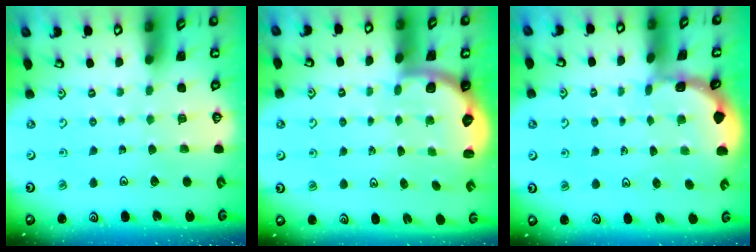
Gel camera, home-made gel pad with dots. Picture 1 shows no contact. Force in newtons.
{"total": 2.7, "press": 2.0, "slide": 1.7}
{"total": 1.0, "press": 1.0, "slide": 0.1}